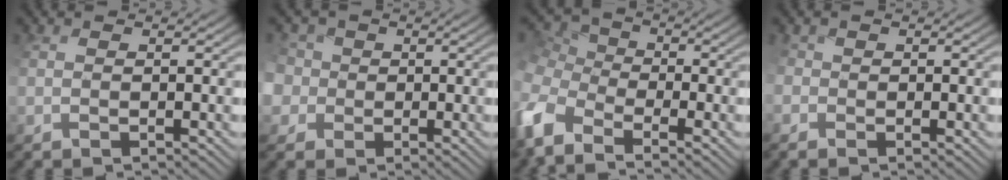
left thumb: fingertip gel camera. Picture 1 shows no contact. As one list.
[{"total": 6.2, "force": [0.4, 5.8, 1.9], "torque": [-0.081, 0.014, -0.026]}, {"total": 7.1, "force": [-3.5, 4.6, 4.0], "torque": [-0.117, -0.009, -0.070]}, {"total": 1.7, "force": [-0.8, 1.4, 0.5], "torque": [-0.019, -0.004, -0.019]}]